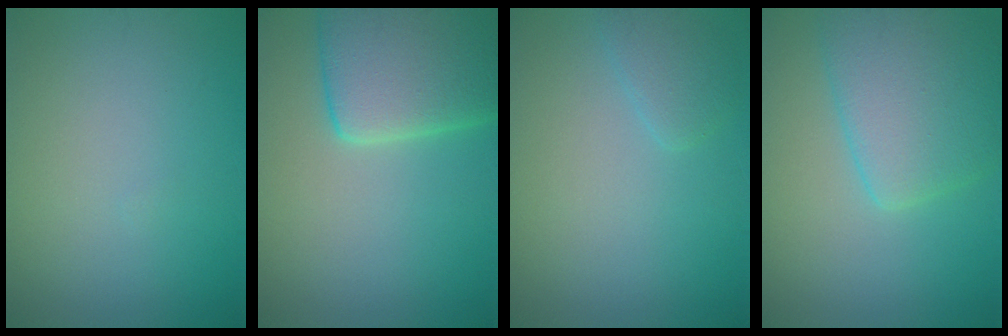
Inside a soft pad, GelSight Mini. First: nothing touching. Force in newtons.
{"total": 7.7, "press": 7.7, "slide": 0.9}
{"total": 1.5, "press": 1.5, "slide": 0.2}
{"total": 6.0, "press": 6.0, "slide": 0.3}